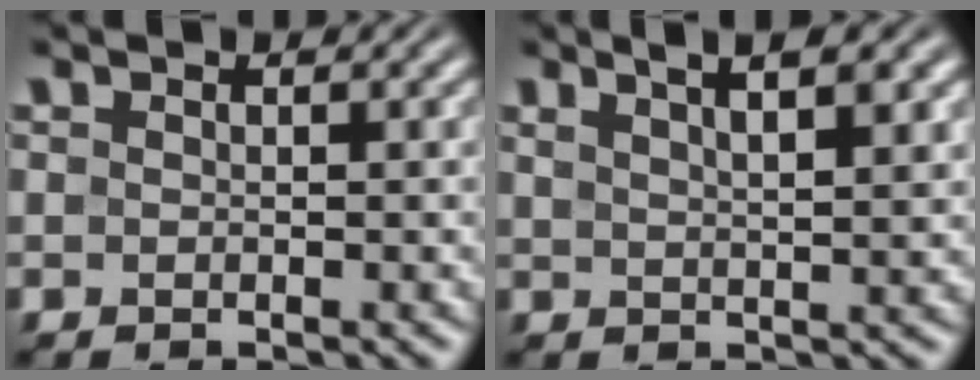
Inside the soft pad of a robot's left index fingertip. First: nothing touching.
{"total": 5.0, "force": [3.1, 1.4, 3.7], "torque": [-0.031, 0.016, 0.028]}